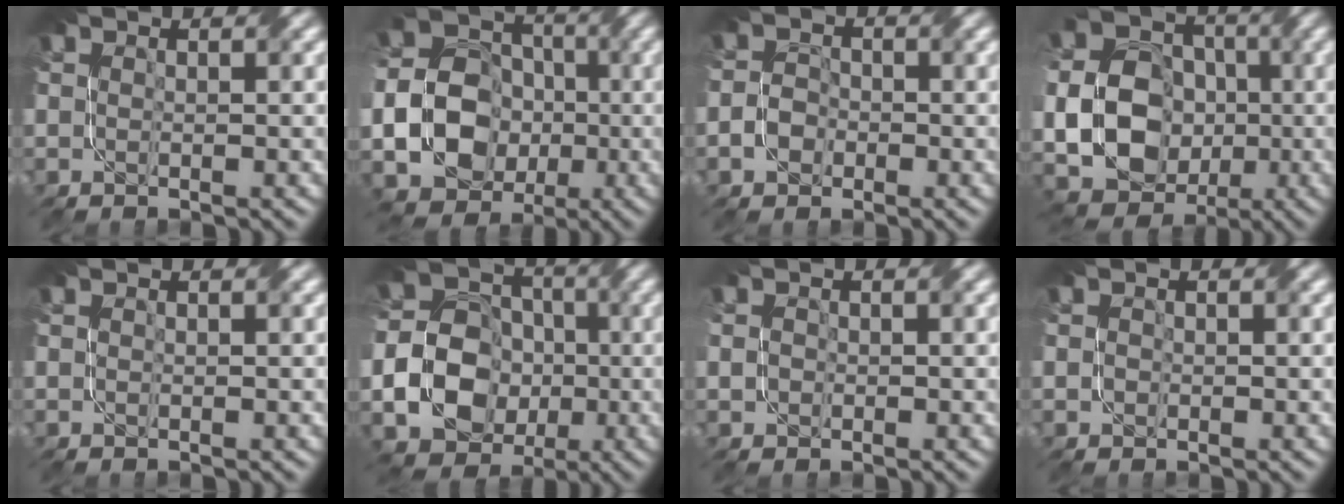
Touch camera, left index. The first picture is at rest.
{"total": 15.5, "force": [-4.2, 13.4, 6.6], "torque": [-0.135, -0.024, -0.094]}
{"total": 2.1, "force": [-1.6, 1.2, 0.7], "torque": [-0.005, -0.001, -0.040]}
{"total": 14.4, "force": [-2.5, 12.0, 7.5], "torque": [-0.155, -0.021, -0.055]}
{"total": 0.0}
{"total": 13.2, "force": [-3.8, 11.3, 5.7], "torque": [-0.109, -0.020, -0.086]}
{"total": 1.0, "force": [-0.6, 0.7, 0.3], "torque": [-0.004, -0.001, -0.016]}
{"total": 0.7, "force": [-0.4, 0.5, 0.1], "torque": [-0.003, -0.005, -0.012]}